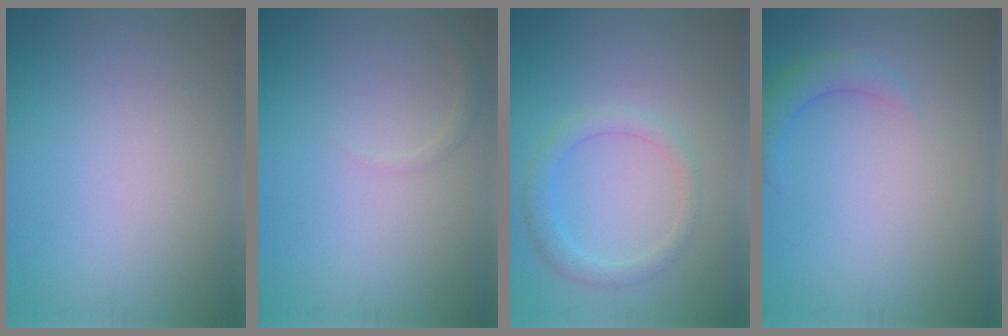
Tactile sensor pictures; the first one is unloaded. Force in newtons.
{"total": 0.8, "press": 0.8, "slide": 0.1}
{"total": 2.3, "press": 2.3, "slide": 0.2}
{"total": 2.0, "press": 2.0, "slide": 0.2}